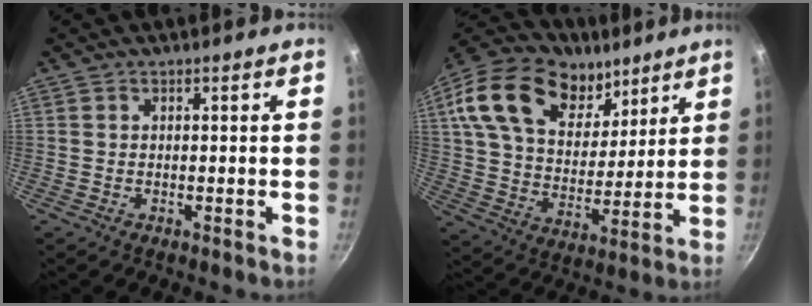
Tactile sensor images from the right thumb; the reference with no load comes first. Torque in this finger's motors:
{"motor_torque": [0.26, 0.78, 0.57, -0.33, 0.29]}